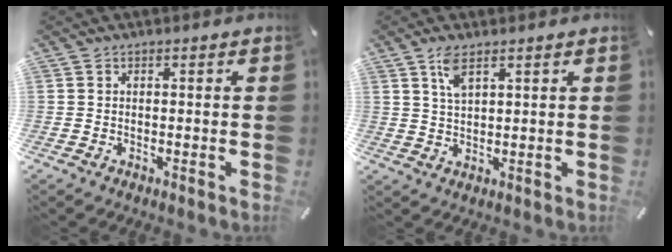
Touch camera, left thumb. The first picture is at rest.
{"total": 4.6, "force": [2.7, 1.7, 3.3], "torque": [-0.073, 0.003, 0.048]}